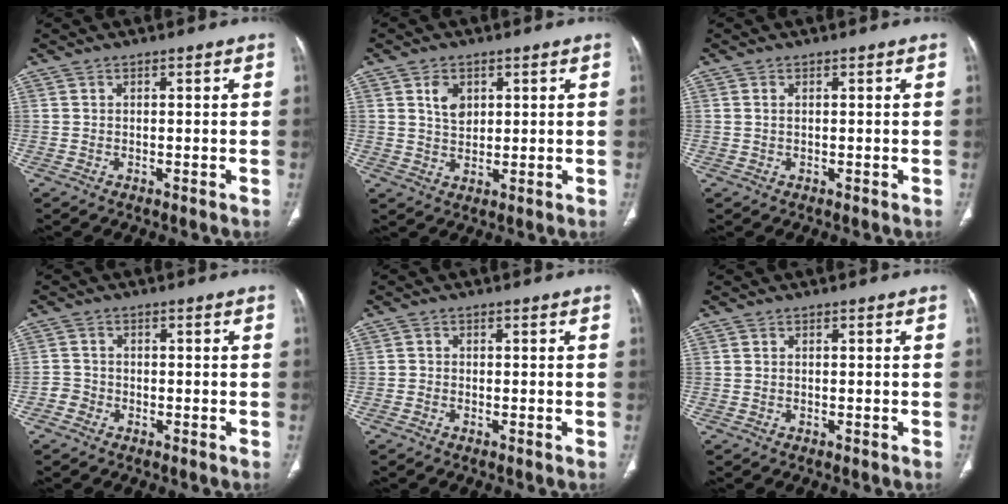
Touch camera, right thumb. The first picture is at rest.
{"total": 4.4, "force": [1.8, 3.1, 2.6], "torque": [-0.026, -0.010, 0.034]}
{"total": 0.5, "force": [0.1, 0.3, 0.4], "torque": [-0.006, 0.001, 0.002]}
{"total": 2.2, "force": [-1.2, 1.8, 0.2], "torque": [0.005, 0.014, -0.032]}
{"total": 0.9, "force": [-0.6, 0.6, 0.2], "torque": [0.003, 0.004, -0.016]}
{"total": 0.0}